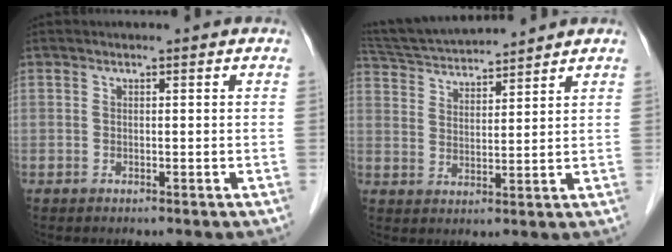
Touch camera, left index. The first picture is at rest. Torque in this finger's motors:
{"motor_torque": [-0.08, -0.68, 0.30, 0.08]}